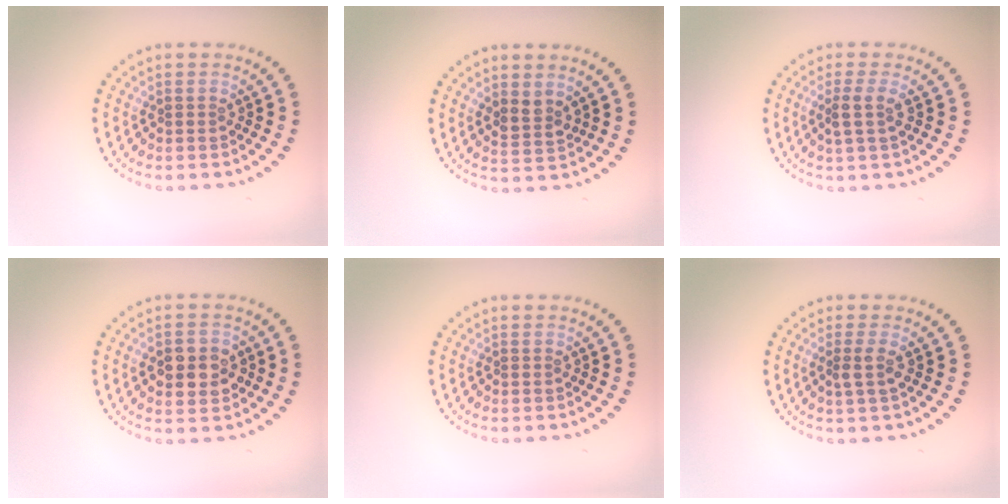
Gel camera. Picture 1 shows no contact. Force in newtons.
{"total": 1.7, "press": 1.2, "slide": 1.1}
{"total": 2.0, "press": 1.6, "slide": 1.1}
{"total": 3.4, "press": 3.4, "slide": 0.2}
{"total": 0.0}
{"total": 1.5, "press": 1.2, "slide": 0.9}